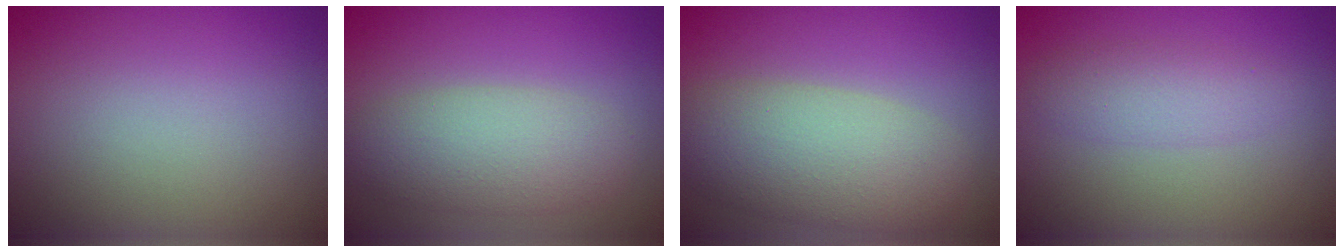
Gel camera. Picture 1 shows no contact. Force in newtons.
{"total": 4.7, "press": 4.7, "slide": 0.1}
{"total": 6.4, "press": 6.4, "slide": 0.3}
{"total": 2.4, "press": 2.4, "slide": 0.0}